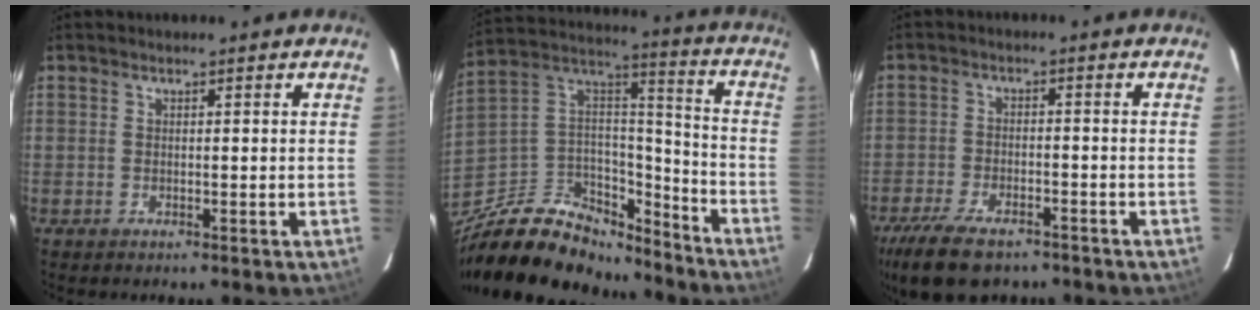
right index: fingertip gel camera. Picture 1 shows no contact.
{"total": 25.8, "force": [-19.1, 12.6, 11.8], "torque": [-0.258, 0.044, -0.300]}
{"total": 12.7, "force": [-9.4, 5.2, 6.8], "torque": [-0.164, -0.028, -0.161]}